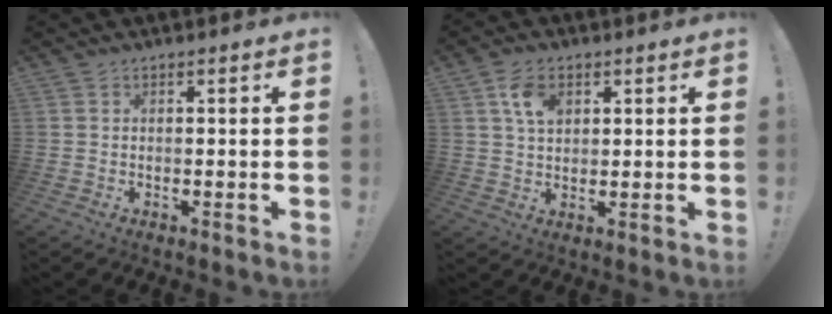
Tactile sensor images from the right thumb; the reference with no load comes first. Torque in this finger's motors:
{"motor_torque": [0.02, 0.11, 0.77, -0.06, 0.04]}